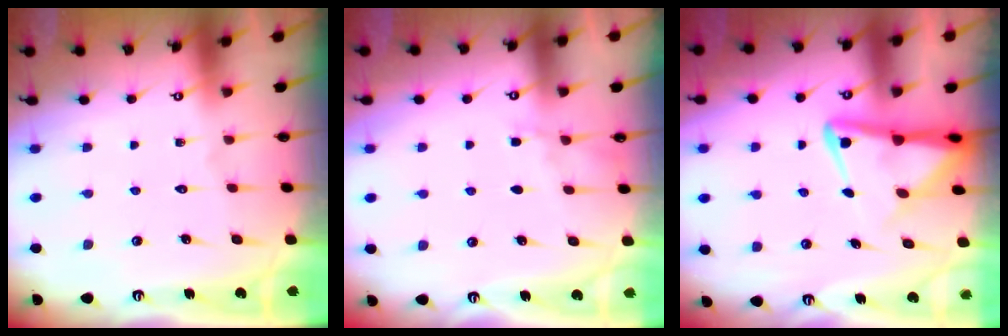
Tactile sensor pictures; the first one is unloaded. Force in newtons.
{"total": 3.9, "press": 3.8, "slide": 0.7}
{"total": 6.8, "press": 6.7, "slide": 0.8}